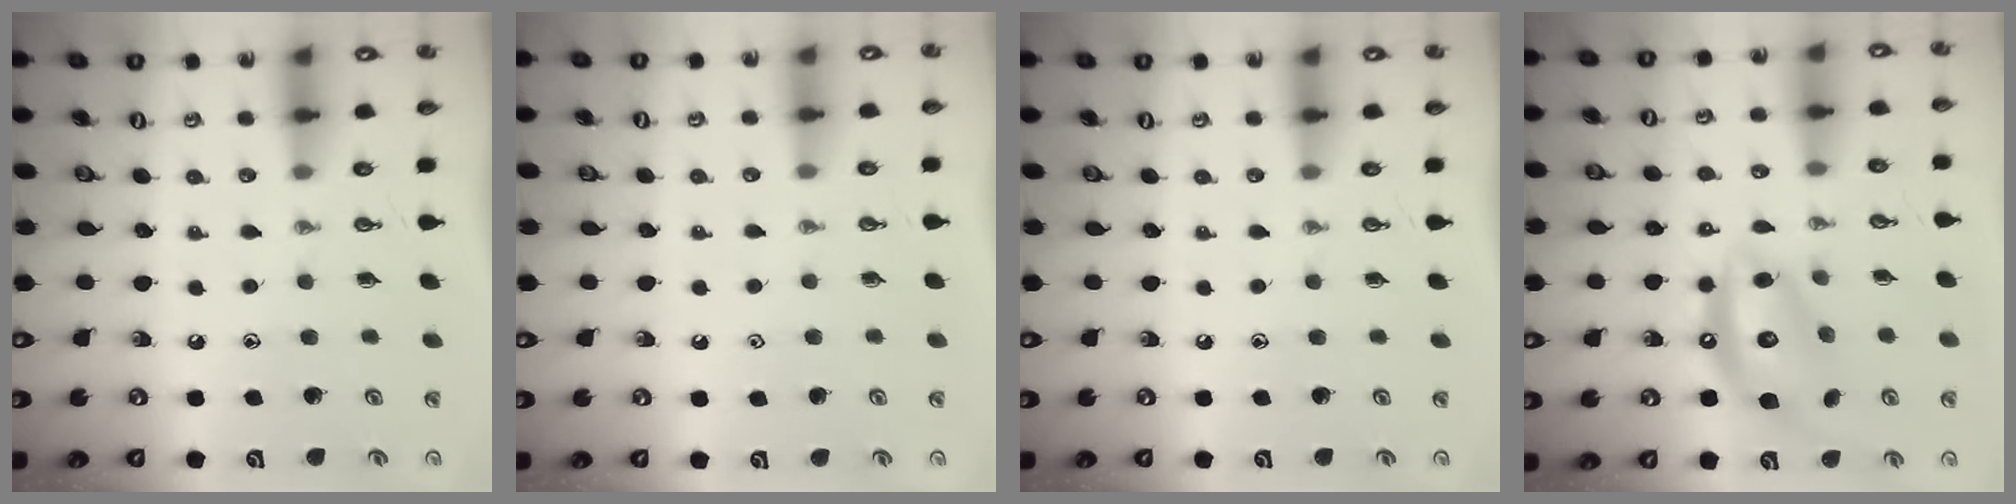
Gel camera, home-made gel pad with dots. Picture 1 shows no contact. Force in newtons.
{"total": 0.6, "press": 0.6, "slide": 0.0}
{"total": 0.0}
{"total": 12.4, "press": 12.3, "slide": 1.4}